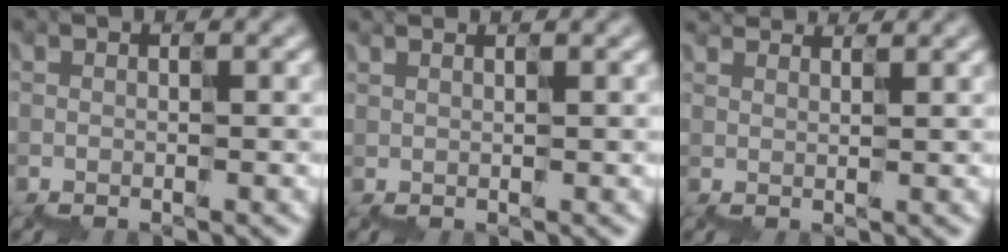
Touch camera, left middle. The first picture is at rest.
{"total": 1.7, "force": [1.4, 0.8, 0.8], "torque": [-0.013, 0.023, 0.011]}
{"total": 4.2, "force": [3.9, 1.2, 1.0], "torque": [-0.023, 0.032, 0.040]}